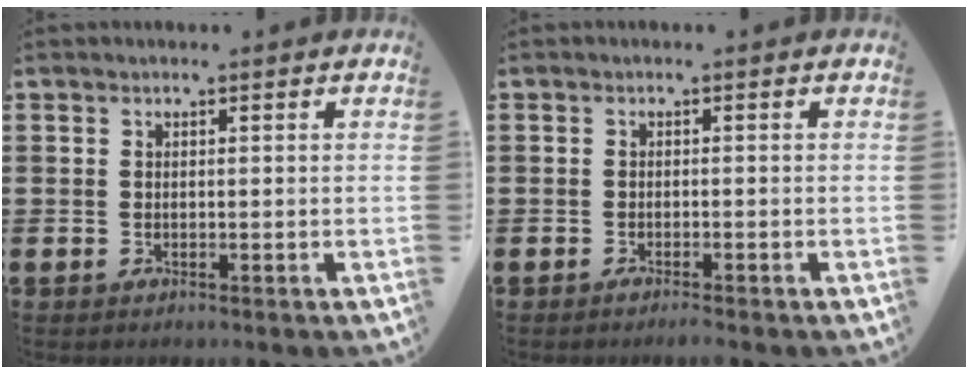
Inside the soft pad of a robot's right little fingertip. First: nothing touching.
{"total": 0.9, "force": [-0.7, 0.0, 0.5], "torque": [-0.009, -0.004, -0.013]}